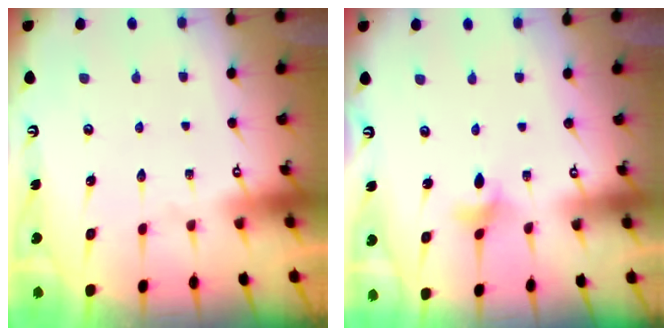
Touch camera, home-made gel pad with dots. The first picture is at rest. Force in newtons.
{"total": 2.8, "press": 2.8, "slide": 0.4}